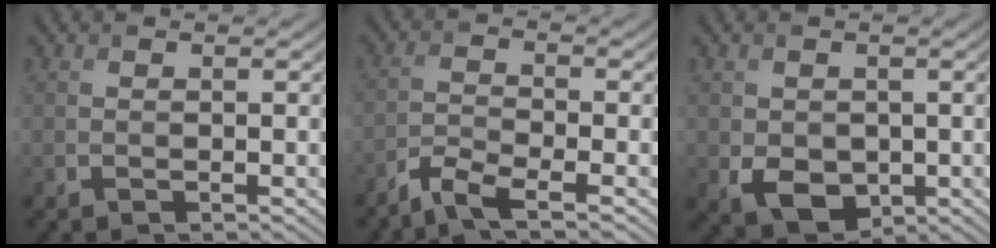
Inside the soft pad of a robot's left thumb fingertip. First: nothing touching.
{"total": 3.8, "force": [-3.0, 0.5, 2.2], "torque": [-0.051, -0.004, -0.074]}
{"total": 4.4, "force": [-0.4, 3.5, 2.6], "torque": [-0.062, -0.017, -0.002]}